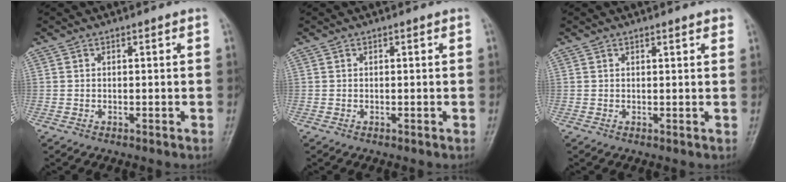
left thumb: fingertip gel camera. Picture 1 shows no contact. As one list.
[{"total": 0.0}, {"total": 1.6, "force": [1.3, 0.3, 1.0], "torque": [-0.008, -0.002, 0.015]}]